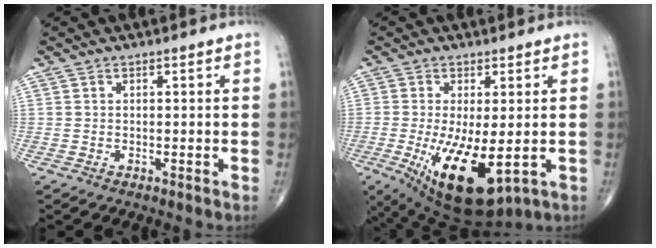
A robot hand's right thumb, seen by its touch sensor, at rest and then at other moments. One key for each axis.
{"total": 14.1, "fx": -3.4, "fy": 5.4, "fz": 12.5, "tx": -0.222, "ty": -0.025, "tz": -0.035}